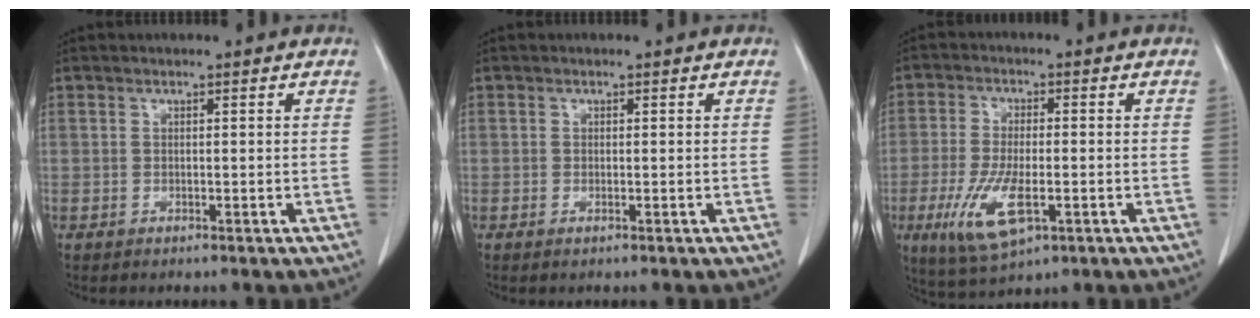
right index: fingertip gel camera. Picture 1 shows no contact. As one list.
[{"total": 0.6, "force": [-0.3, 0.1, 0.5], "torque": [-0.008, -0.001, -0.006]}, {"total": 9.4, "force": [-3.3, 3.4, 8.1], "torque": [-0.169, -0.016, -0.053]}]